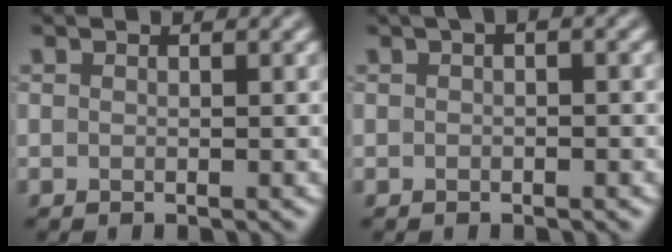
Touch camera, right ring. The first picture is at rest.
{"total": 1.1, "force": [0.3, 0.5, 0.9], "torque": [-0.016, 0.008, 0.001]}